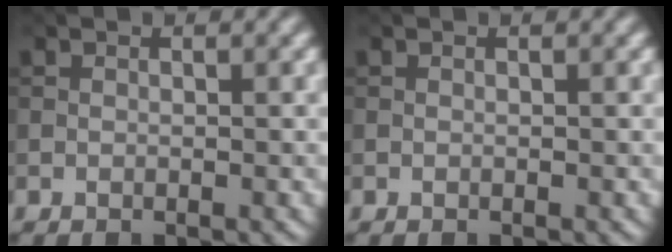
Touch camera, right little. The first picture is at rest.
{"total": 0.0}